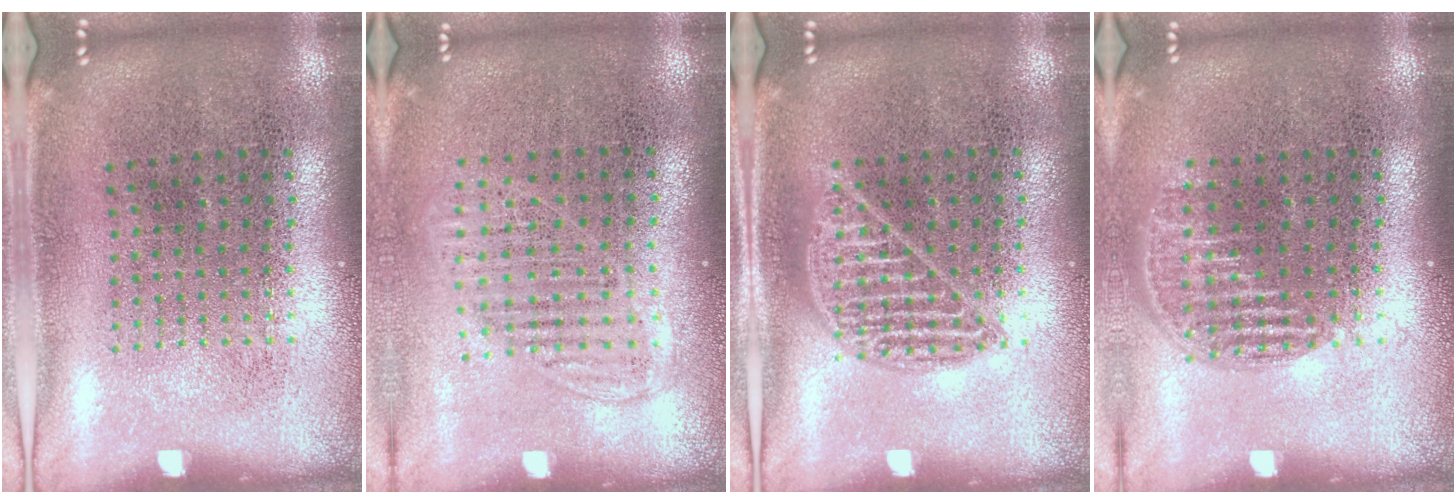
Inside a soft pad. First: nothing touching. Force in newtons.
{"total": 1.4, "press": 1.2, "slide": 0.7}
{"total": 1.0, "press": 1.0, "slide": 0.1}
{"total": 1.2, "press": 1.1, "slide": 0.5}